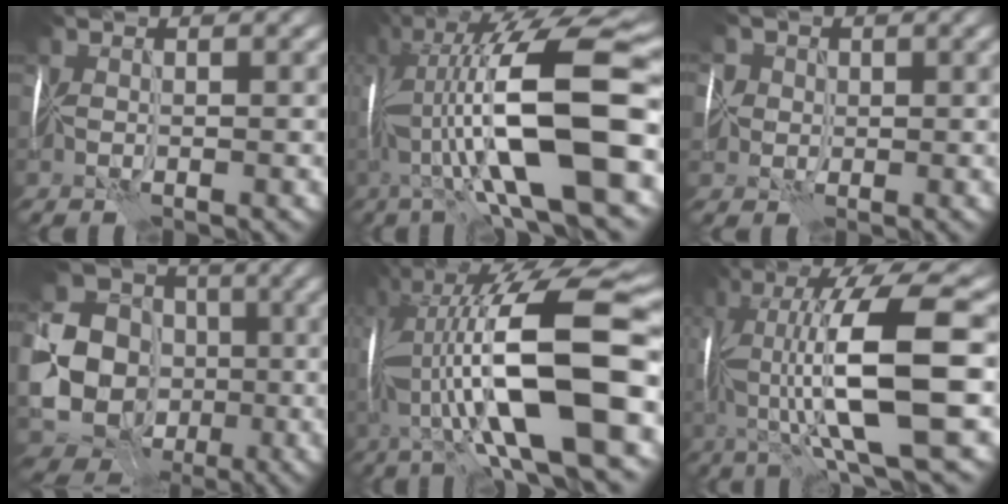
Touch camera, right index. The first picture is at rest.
{"total": 13.6, "force": [-1.5, 3.5, 13.0], "torque": [-0.239, 0.047, -0.017]}
{"total": 3.3, "force": [0.2, 3.3, 0.3], "torque": [0.010, 0.031, -0.021]}
{"total": 12.7, "force": [-1.7, 11.7, 4.5], "torque": [-0.117, 0.001, -0.035]}
{"total": 14.9, "force": [-1.4, 4.3, 14.2], "torque": [-0.269, 0.053, -0.015]}
{"total": 10.5, "force": [-0.7, 2.2, 10.3], "torque": [-0.181, 0.034, 0.000]}